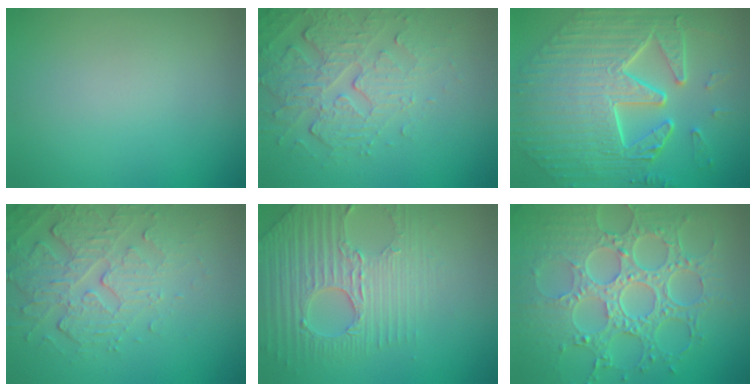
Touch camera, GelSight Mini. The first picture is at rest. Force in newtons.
{"total": 5.4, "press": 3.6, "slide": 4.0}
{"total": 10.6, "press": 7.3, "slide": 7.6}
{"total": 5.4, "press": 3.6, "slide": 4.0}
{"total": 4.5, "press": 4.3, "slide": 1.3}
{"total": 8.9, "press": 6.5, "slide": 6.1}